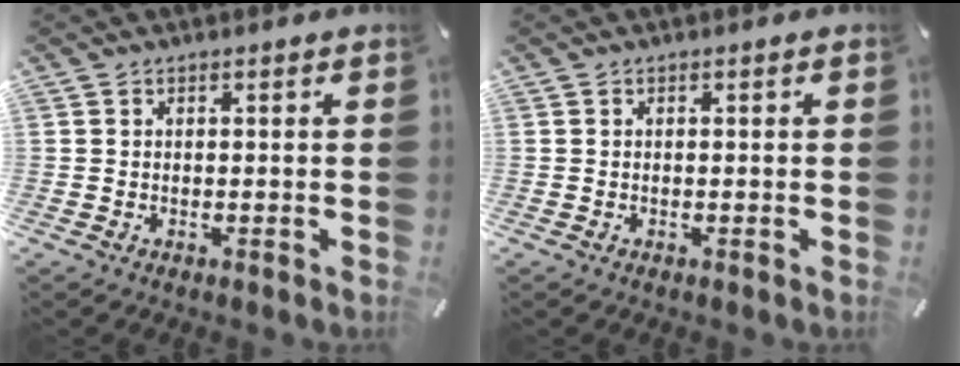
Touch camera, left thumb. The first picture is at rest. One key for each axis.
{"total": 0.0}